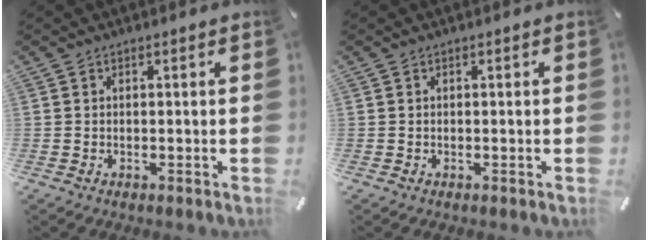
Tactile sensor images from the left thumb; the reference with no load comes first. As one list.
[{"total": 0.0}]